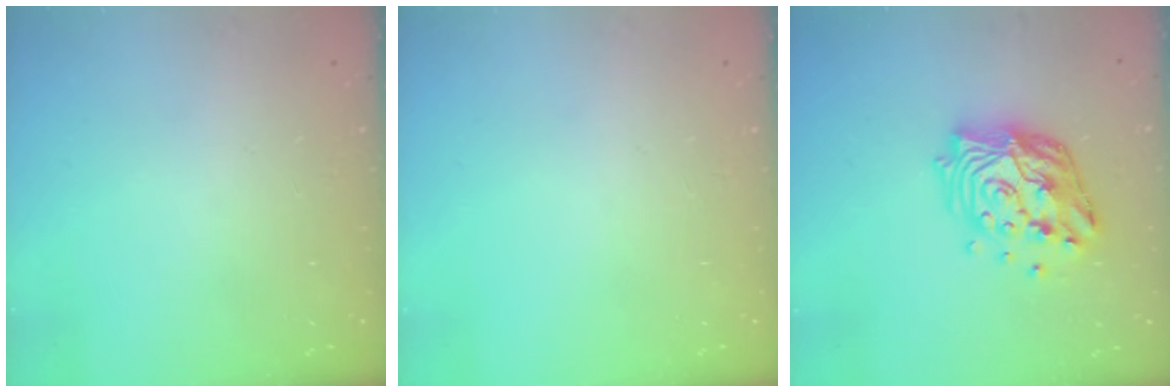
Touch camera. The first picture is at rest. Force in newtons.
{"total": 0.0}
{"total": 16.5, "press": 16.4, "slide": 1.7}